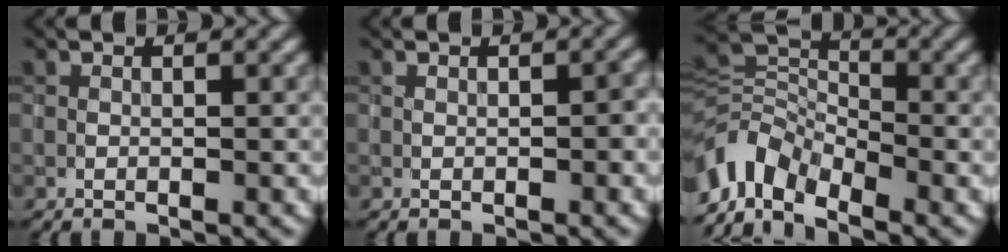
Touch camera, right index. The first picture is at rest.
{"total": 1.2, "force": [-0.1, 0.7, 1.0], "torque": [-0.014, 0.001, 0.001]}
{"total": 6.4, "force": [-3.9, 3.9, 3.1], "torque": [-0.057, 0.002, -0.088]}